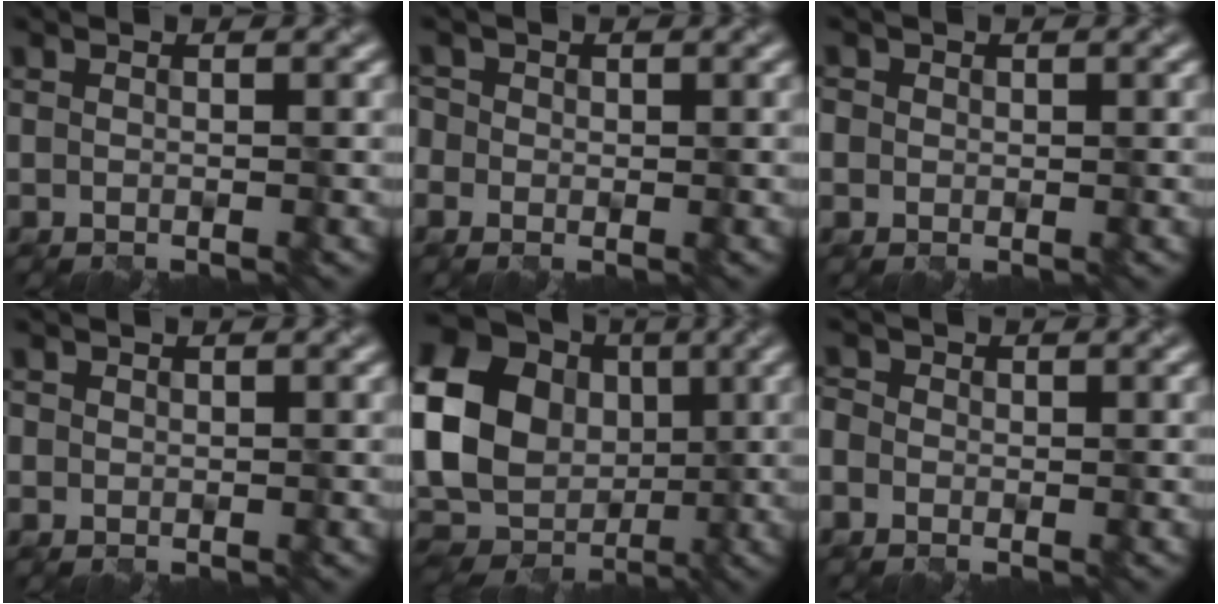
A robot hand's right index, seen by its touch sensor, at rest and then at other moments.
{"total": 1.2, "force": [-0.5, 1.1, -0.2], "torque": [-0.006, 0.007, -0.007]}
{"total": 0.7, "force": [0.0, 0.4, -0.6], "torque": [-0.001, 0.005, 0.005]}
{"total": 0.7, "force": [0.1, 0.0, -0.7], "torque": [-0.001, 0.005, 0.010]}
{"total": 21.3, "force": [3.6, 19.0, 9.0], "torque": [-0.234, 0.034, 0.019]}
{"total": 1.1, "force": [-0.6, 0.9, 0.1], "torque": [-0.011, 0.006, -0.009]}